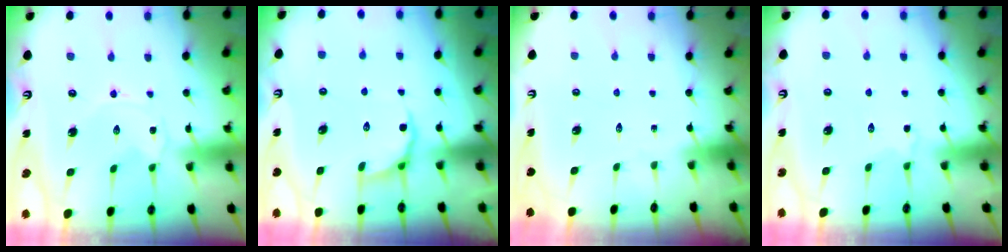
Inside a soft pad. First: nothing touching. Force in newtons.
{"total": 4.6, "press": 4.0, "slide": 2.2}
{"total": 0.0}
{"total": 3.2, "press": 2.7, "slide": 1.8}